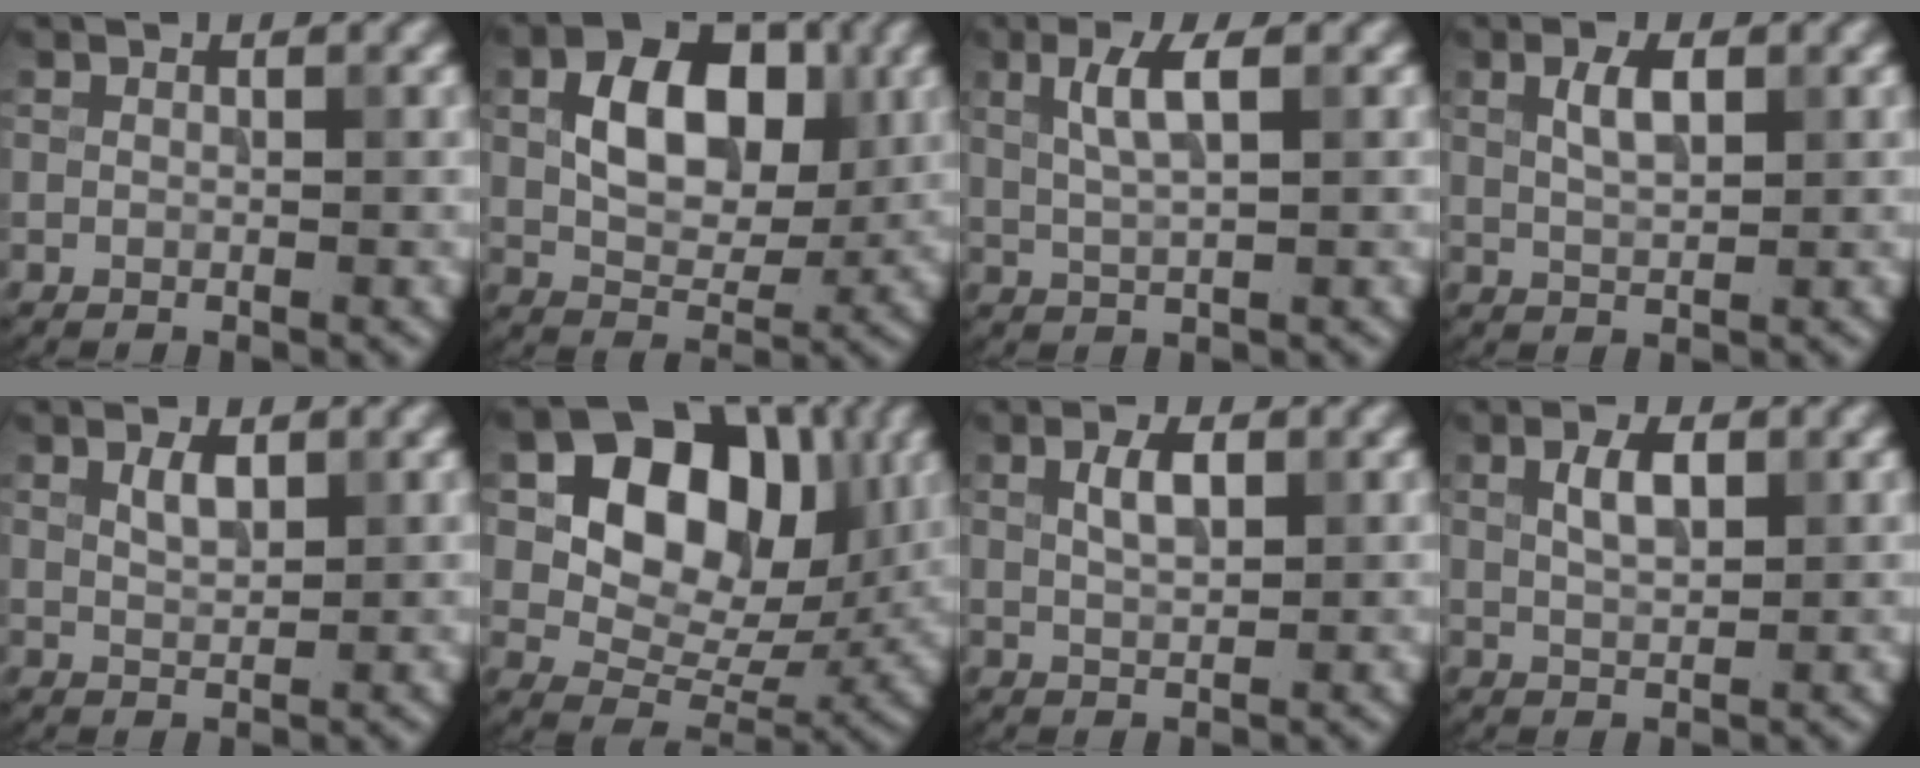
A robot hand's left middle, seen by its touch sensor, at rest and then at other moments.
{"total": 7.8, "force": [1.4, 5.0, 5.8], "torque": [-0.094, 0.002, 0.022]}
{"total": 3.4, "force": [1.2, 0.9, 3.1], "torque": [-0.059, 0.002, 0.023]}
{"total": 2.7, "force": [1.0, 1.1, 2.2], "torque": [-0.047, 0.003, 0.021]}
{"total": 1.8, "force": [0.9, 0.8, 1.4], "torque": [-0.028, 0.000, 0.020]}
{"total": 13.2, "force": [3.7, 8.9, 9.0], "torque": [-0.137, 0.000, 0.064]}
{"total": 2.6, "force": [1.0, 1.1, 2.2], "torque": [-0.045, 0.003, 0.021]}
{"total": 2.9, "force": [1.0, 1.3, 2.4], "torque": [-0.049, 0.003, 0.022]}